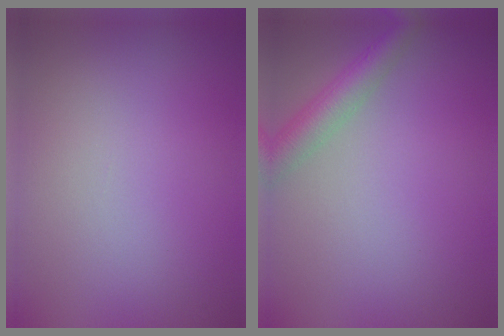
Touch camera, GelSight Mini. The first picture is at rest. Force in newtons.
{"total": 3.3, "press": 3.3, "slide": 0.1}